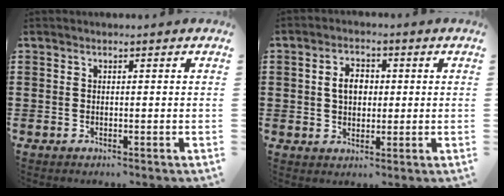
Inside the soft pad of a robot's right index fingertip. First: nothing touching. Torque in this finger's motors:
{"motor_torque": [0.18, 0.01, 0.46, 0.10]}